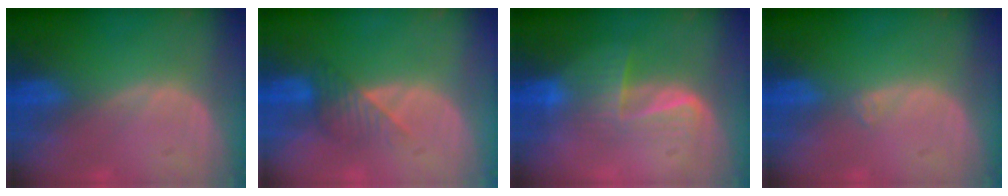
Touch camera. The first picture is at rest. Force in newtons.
{"total": 3.7, "press": 3.4, "slide": 1.3}
{"total": 5.9, "press": 5.4, "slide": 2.3}
{"total": 0.6, "press": 0.5, "slide": 0.2}